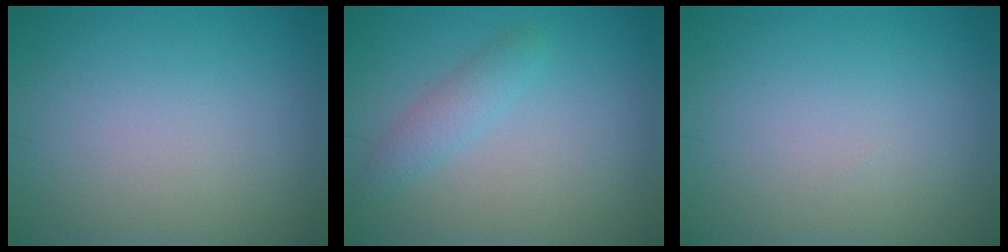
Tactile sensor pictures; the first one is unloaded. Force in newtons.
{"total": 1.9, "press": 1.9, "slide": 0.1}
{"total": 0.0}